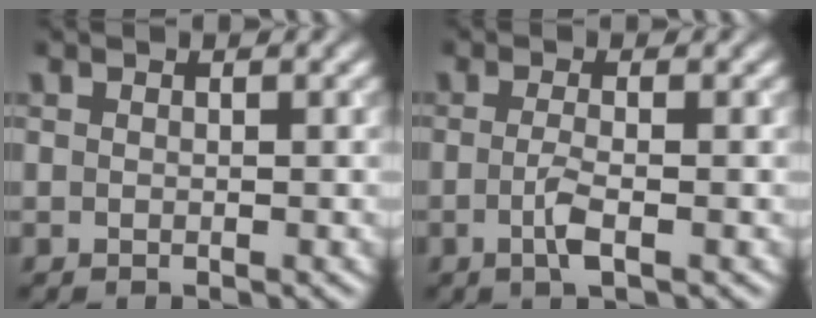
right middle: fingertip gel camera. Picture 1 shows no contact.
{"total": 2.1, "force": [-0.6, 0.5, 2.0], "torque": [-0.040, -0.003, -0.014]}